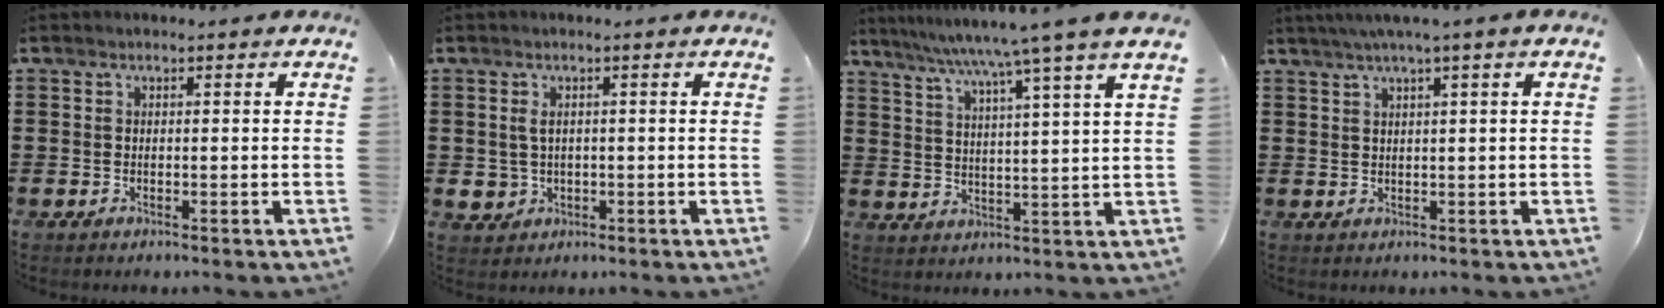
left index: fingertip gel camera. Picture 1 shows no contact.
{"total": 2.2, "force": [0.4, 1.6, 1.4], "torque": [-0.032, 0.007, 0.006]}
{"total": 7.3, "force": [5.9, -1.8, 4.0], "torque": [-0.097, -0.036, 0.091]}
{"total": 2.4, "force": [1.3, -0.5, 1.9], "torque": [-0.036, 0.000, 0.021]}